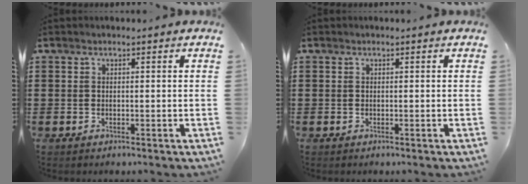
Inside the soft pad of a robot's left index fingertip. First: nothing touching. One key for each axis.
{"total": 0.0}